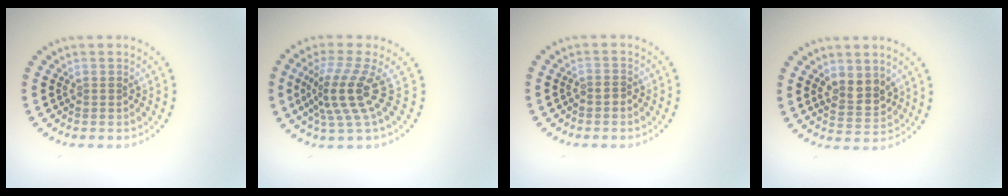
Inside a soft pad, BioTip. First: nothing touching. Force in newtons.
{"total": 4.3, "press": 2.9, "slide": 3.1}
{"total": 0.6, "press": 0.3, "slide": 0.5}
{"total": 2.8, "press": 2.7, "slide": 0.9}